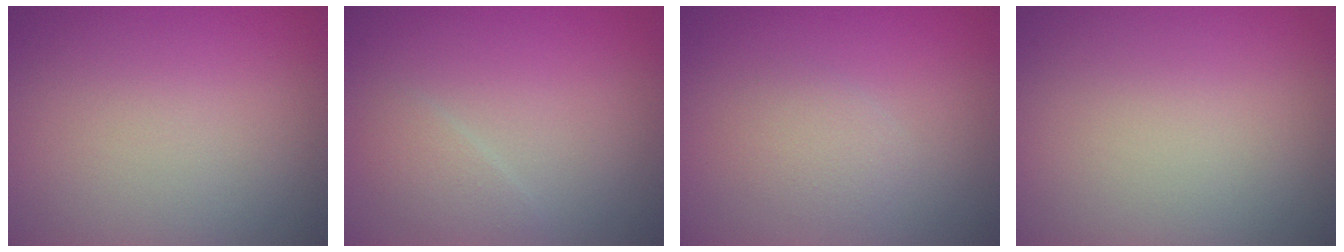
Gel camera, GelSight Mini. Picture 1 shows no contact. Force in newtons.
{"total": 1.3, "press": 1.3, "slide": 0.1}
{"total": 1.6, "press": 1.6, "slide": 0.1}
{"total": 0.0}